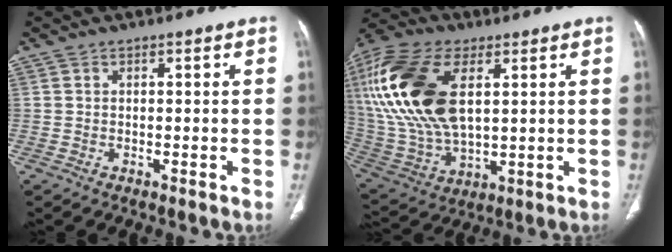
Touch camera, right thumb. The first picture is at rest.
{"total": 25.0, "force": [6.6, 13.2, 20.2], "torque": [-0.448, -0.012, 0.127]}